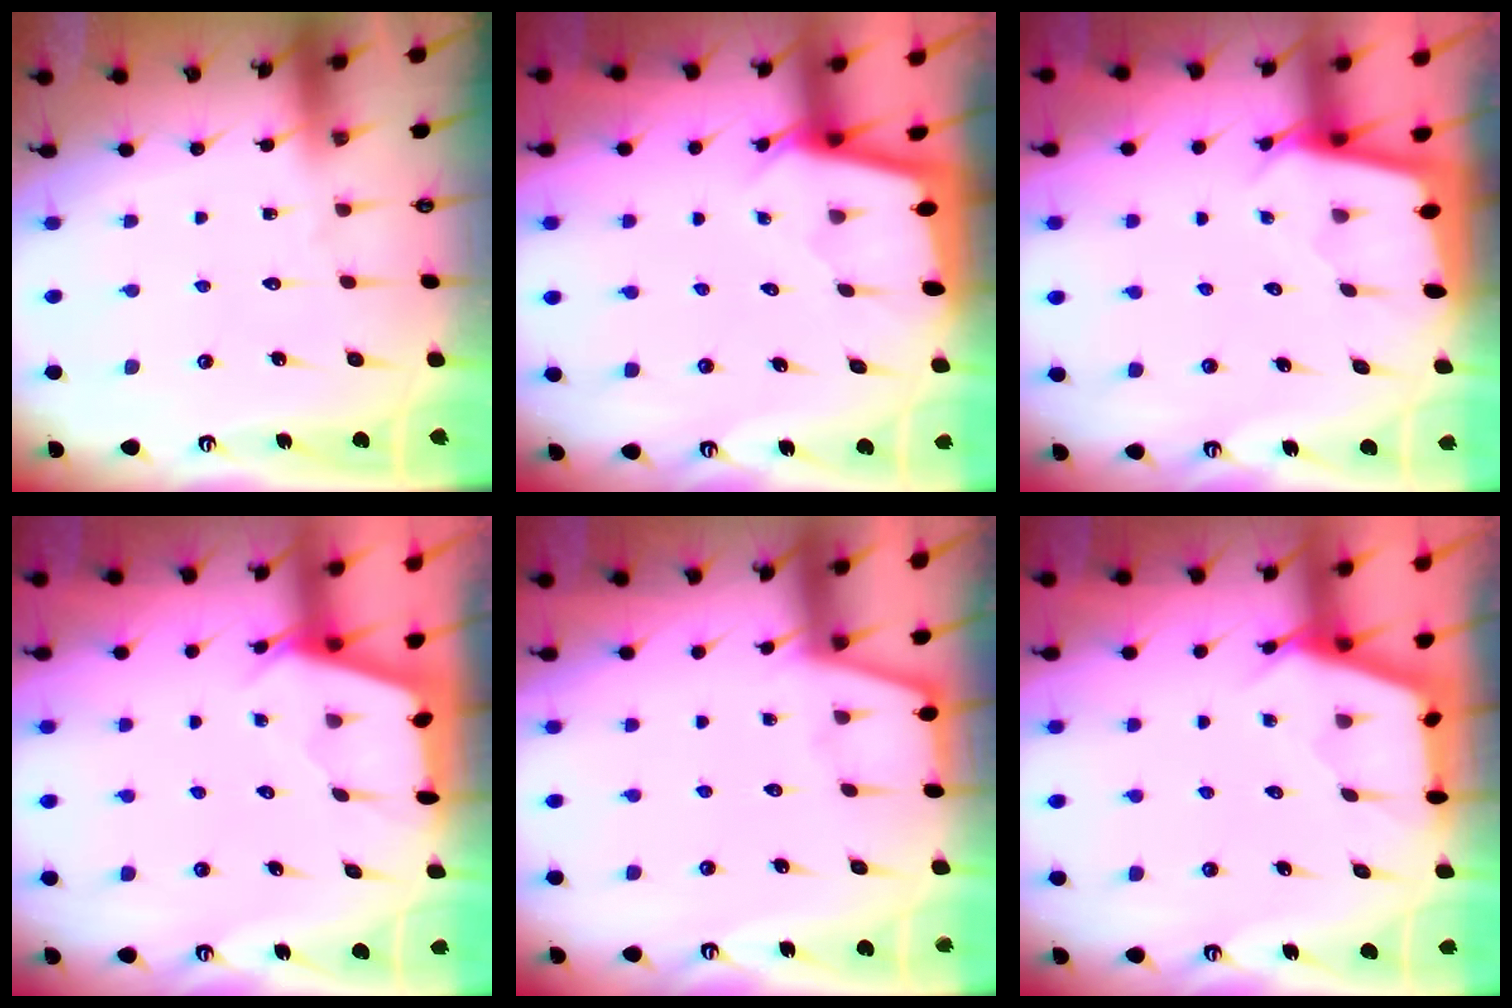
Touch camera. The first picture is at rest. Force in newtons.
{"total": 2.0, "press": 2.0, "slide": 0.1}
{"total": 2.3, "press": 2.3, "slide": 0.1}
{"total": 2.4, "press": 2.4, "slide": 0.3}
{"total": 1.9, "press": 1.9, "slide": 0.2}
{"total": 3.1, "press": 3.1, "slide": 0.3}